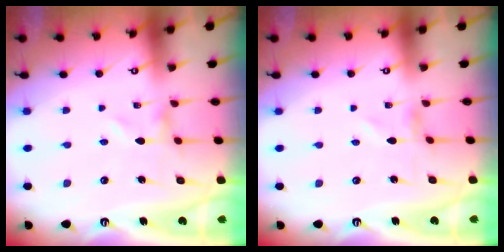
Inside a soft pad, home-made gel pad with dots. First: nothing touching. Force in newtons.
{"total": 0.0}